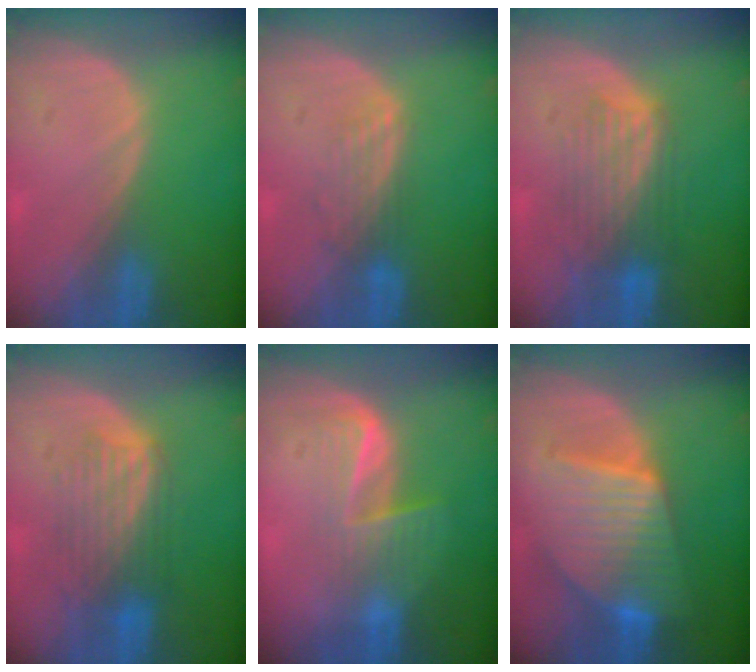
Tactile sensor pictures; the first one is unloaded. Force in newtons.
{"total": 3.7, "press": 3.0, "slide": 2.2}
{"total": 6.3, "press": 6.3, "slide": 0.5}
{"total": 6.4, "press": 6.4, "slide": 0.6}
{"total": 6.9, "press": 5.6, "slide": 4.0}
{"total": 10.1, "press": 10.0, "slide": 0.7}